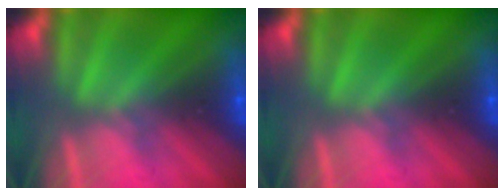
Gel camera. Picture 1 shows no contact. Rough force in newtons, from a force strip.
{"total": 0.0}